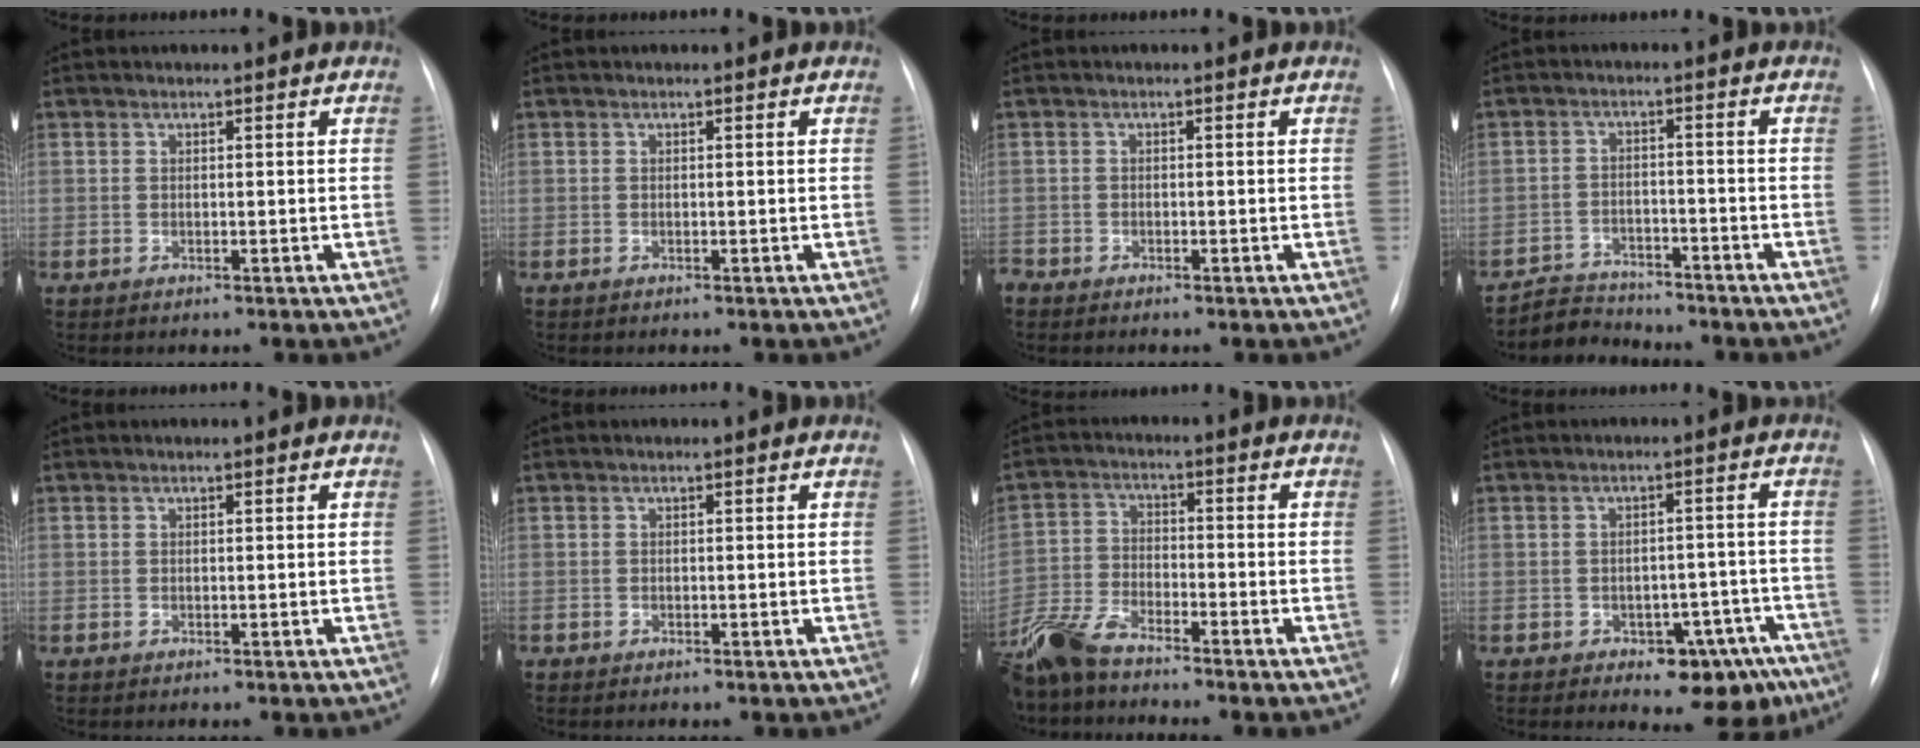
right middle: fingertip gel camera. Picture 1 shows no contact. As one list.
[{"total": 0.0}, {"total": 1.5, "force": [-1.4, 0.5, 0.1], "torque": [-0.001, -0.002, -0.023]}, {"total": 5.4, "force": [-5.2, 1.4, -0.5], "torque": [0.003, -0.002, -0.090]}, {"total": 0.0}, {"total": 0.0}, {"total": 9.0, "force": [-7.8, 1.7, 4.1], "torque": [-0.090, -0.015, -0.155]}, {"total": 9.4, "force": [-6.0, 4.9, 5.4], "torque": [-0.040, 0.025, -0.073]}]